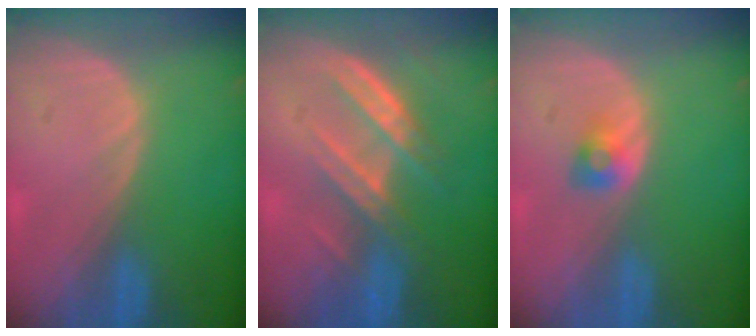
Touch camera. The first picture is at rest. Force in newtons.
{"total": 7.2, "press": 6.7, "slide": 2.6}
{"total": 2.3, "press": 2.2, "slide": 0.5}